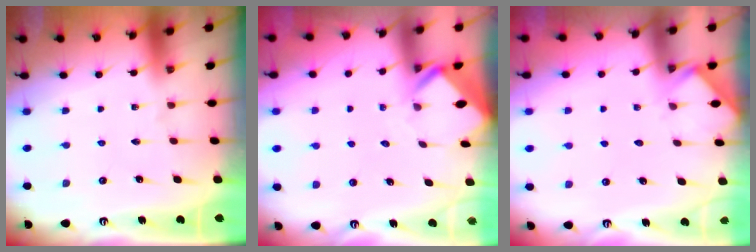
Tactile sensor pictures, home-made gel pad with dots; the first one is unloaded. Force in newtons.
{"total": 2.8, "press": 2.8, "slide": 0.2}
{"total": 3.8, "press": 3.7, "slide": 0.5}